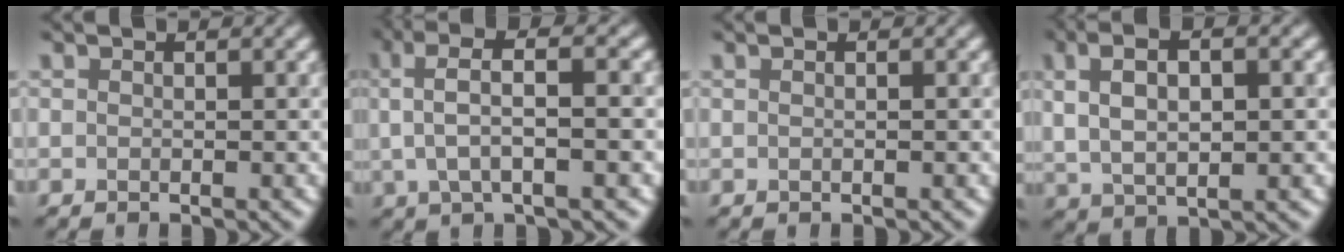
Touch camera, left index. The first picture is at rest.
{"total": 5.2, "force": [1.3, 1.4, 4.8], "torque": [-0.089, 0.015, 0.023]}
{"total": 1.1, "force": [0.3, 0.5, 0.9], "torque": [0.000, -0.005, -0.010]}
{"total": 6.6, "force": [2.3, 2.8, 5.6], "torque": [-0.110, 0.013, 0.037]}